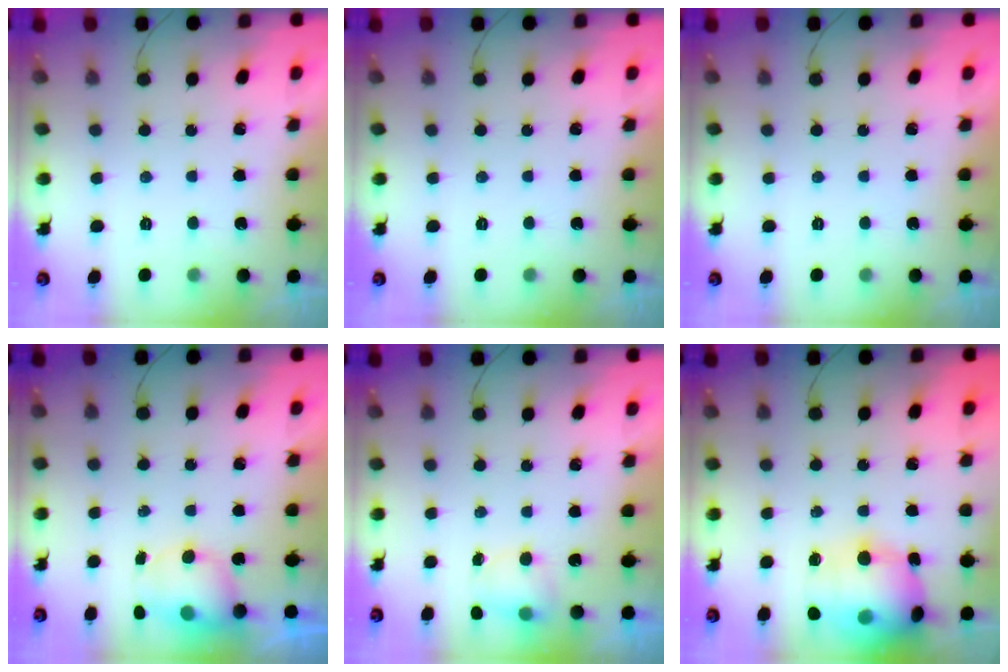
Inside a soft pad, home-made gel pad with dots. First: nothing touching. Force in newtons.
{"total": 0.0}
{"total": 0.0}
{"total": 5.8, "press": 5.7, "slide": 0.8}
{"total": 4.5, "press": 4.5, "slide": 0.6}
{"total": 17.6, "press": 17.4, "slide": 2.8}